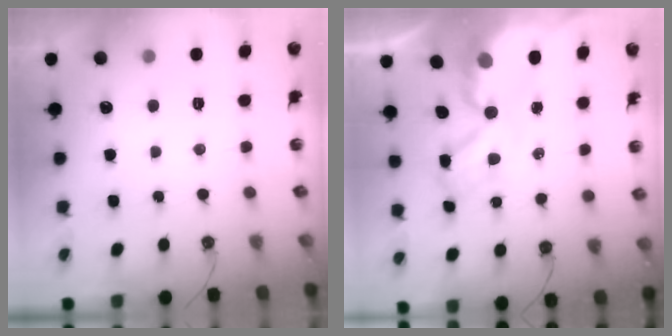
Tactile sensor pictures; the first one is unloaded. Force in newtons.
{"total": 8.0, "press": 8.0, "slide": 0.4}